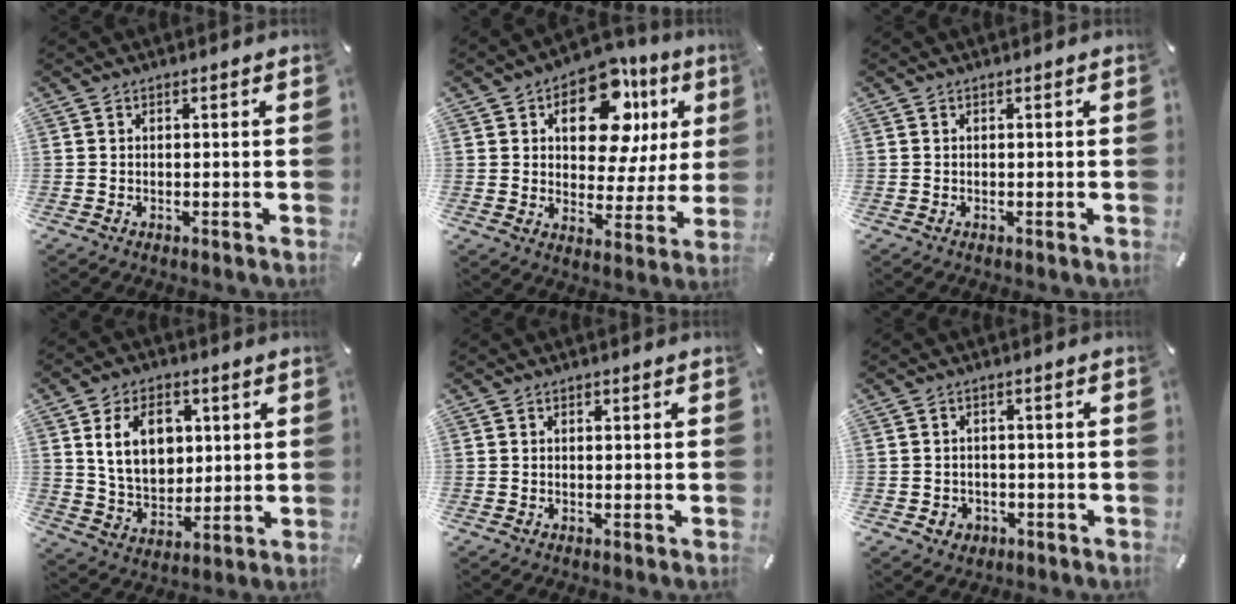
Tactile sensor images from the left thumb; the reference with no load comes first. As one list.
[{"total": 15.8, "force": [7.1, 9.3, 10.6], "torque": [-0.141, -0.035, 0.118]}, {"total": 0.0}, {"total": 12.2, "force": [3.5, 8.9, 7.5], "torque": [-0.139, 0.005, 0.061]}, {"total": 0.5, "force": [0.2, 0.3, 0.4], "torque": [-0.007, 0.002, 0.002]}, {"total": 3.2, "force": [-0.9, 2.9, 0.7], "torque": [-0.005, 0.001, -0.020]}]